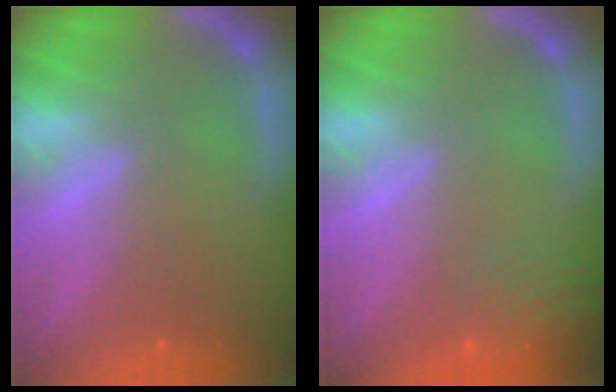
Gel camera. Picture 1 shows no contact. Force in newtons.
{"total": 9.0}